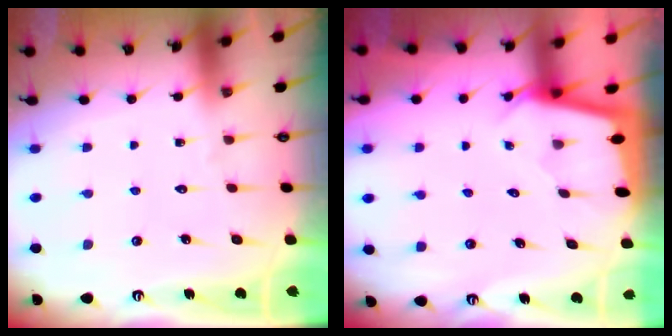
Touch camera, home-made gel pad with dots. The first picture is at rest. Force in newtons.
{"total": 1.9, "press": 1.9, "slide": 0.1}